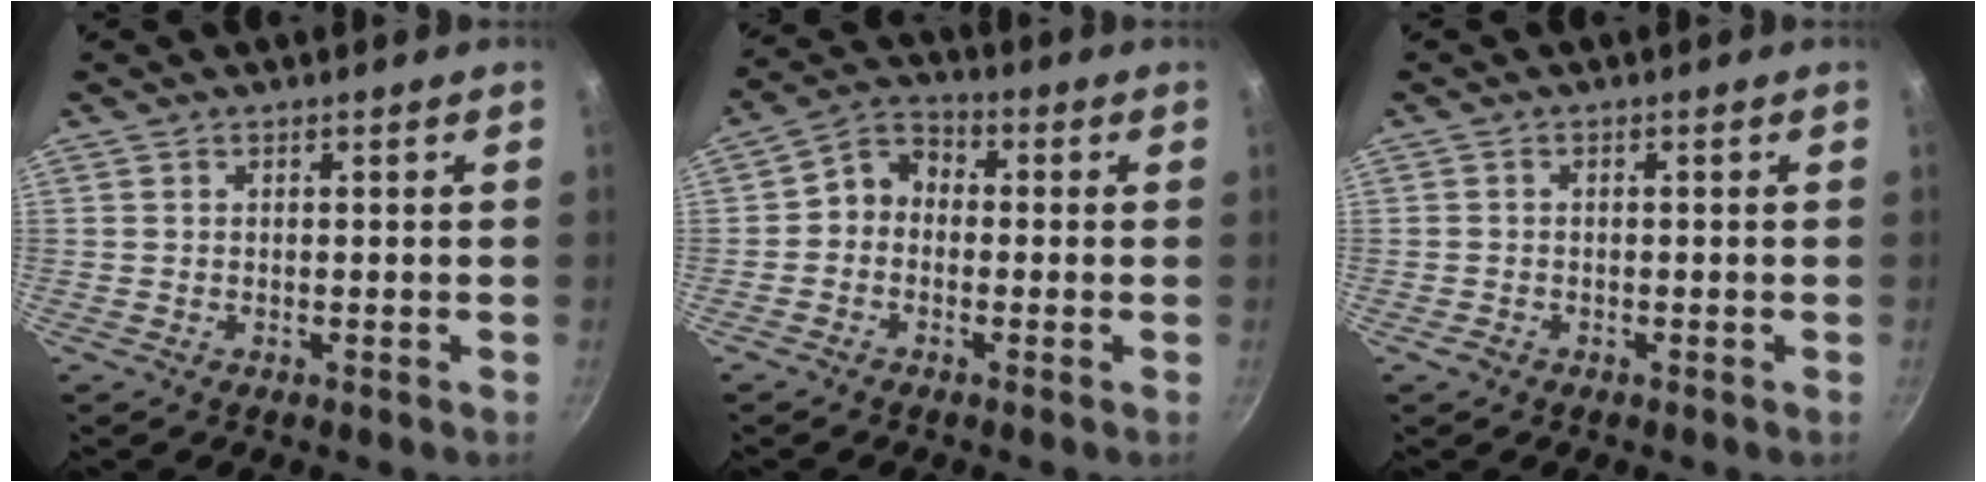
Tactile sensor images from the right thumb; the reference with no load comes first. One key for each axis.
{"total": 5.8, "fx": -0.7, "fy": 4.8, "fz": 3.2, "tx": -0.034, "ty": 0.024, "tz": -0.034}
{"total": 1.4, "fx": -0.9, "fy": 1.0, "fz": 0.5, "tx": -0.009, "ty": 0.007, "tz": -0.016}